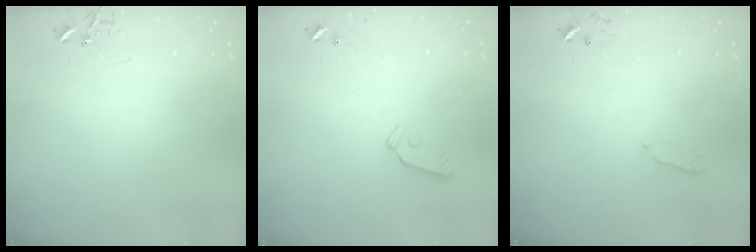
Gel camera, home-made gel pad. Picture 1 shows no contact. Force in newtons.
{"total": 5.5, "press": 5.5, "slide": 0.2}
{"total": 4.0, "press": 3.9, "slide": 1.0}